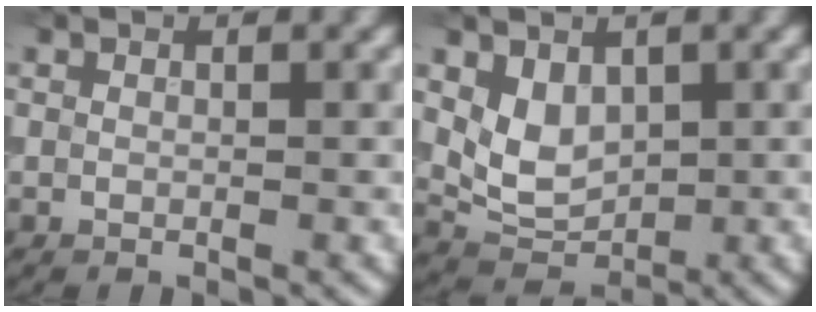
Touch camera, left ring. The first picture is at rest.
{"total": 3.5, "force": [0.9, 2.5, 2.3], "torque": [-0.041, -0.009, 0.023]}